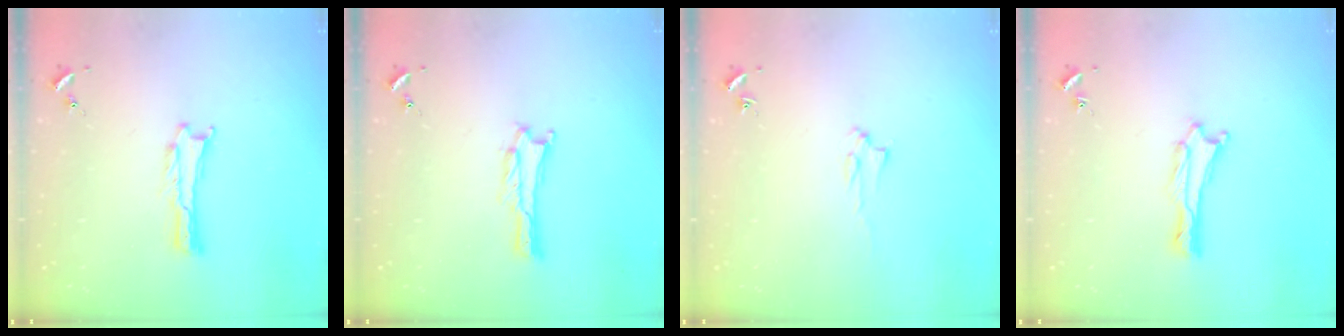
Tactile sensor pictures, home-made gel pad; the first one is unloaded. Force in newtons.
{"total": 1.0, "press": 1.0, "slide": 0.1}
{"total": 1.6, "press": 1.6, "slide": 0.2}
{"total": 0.0}